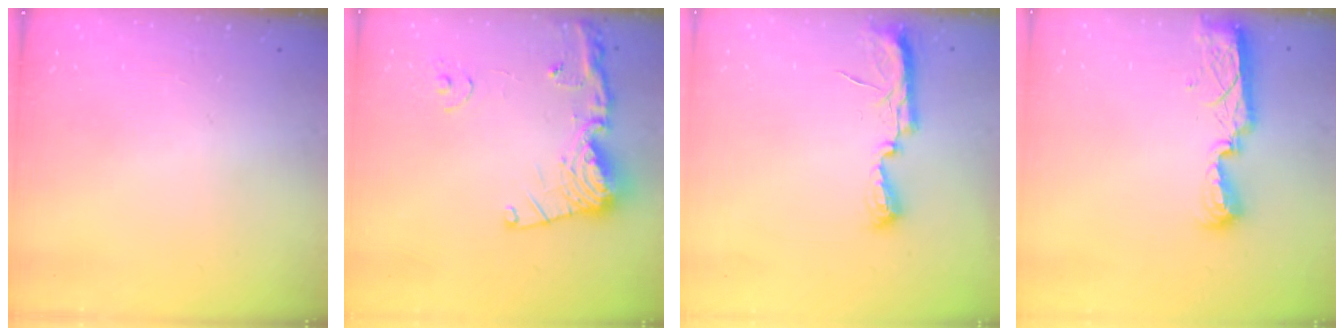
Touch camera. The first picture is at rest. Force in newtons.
{"total": 15.8, "press": 15.7, "slide": 1.8}
{"total": 7.2, "press": 7.2, "slide": 0.7}
{"total": 7.9, "press": 7.9, "slide": 0.9}